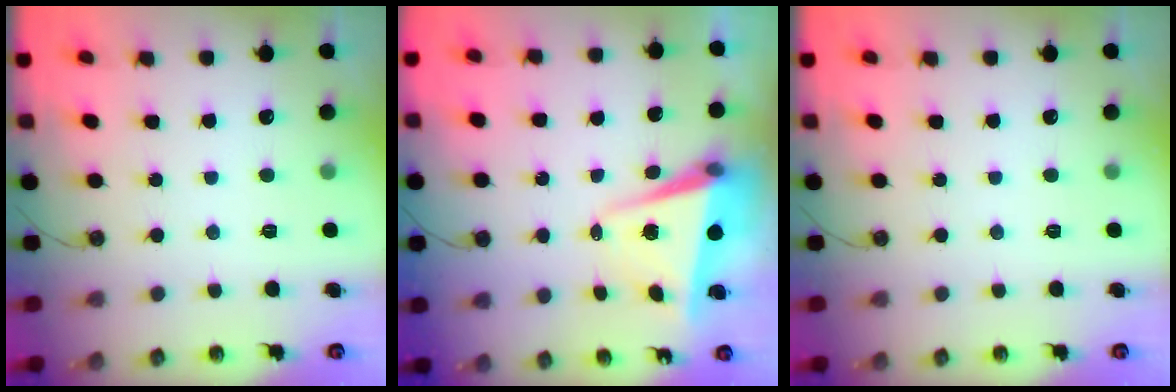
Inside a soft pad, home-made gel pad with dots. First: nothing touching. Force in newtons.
{"total": 5.3, "press": 4.9, "slide": 2.0}
{"total": 0.0}